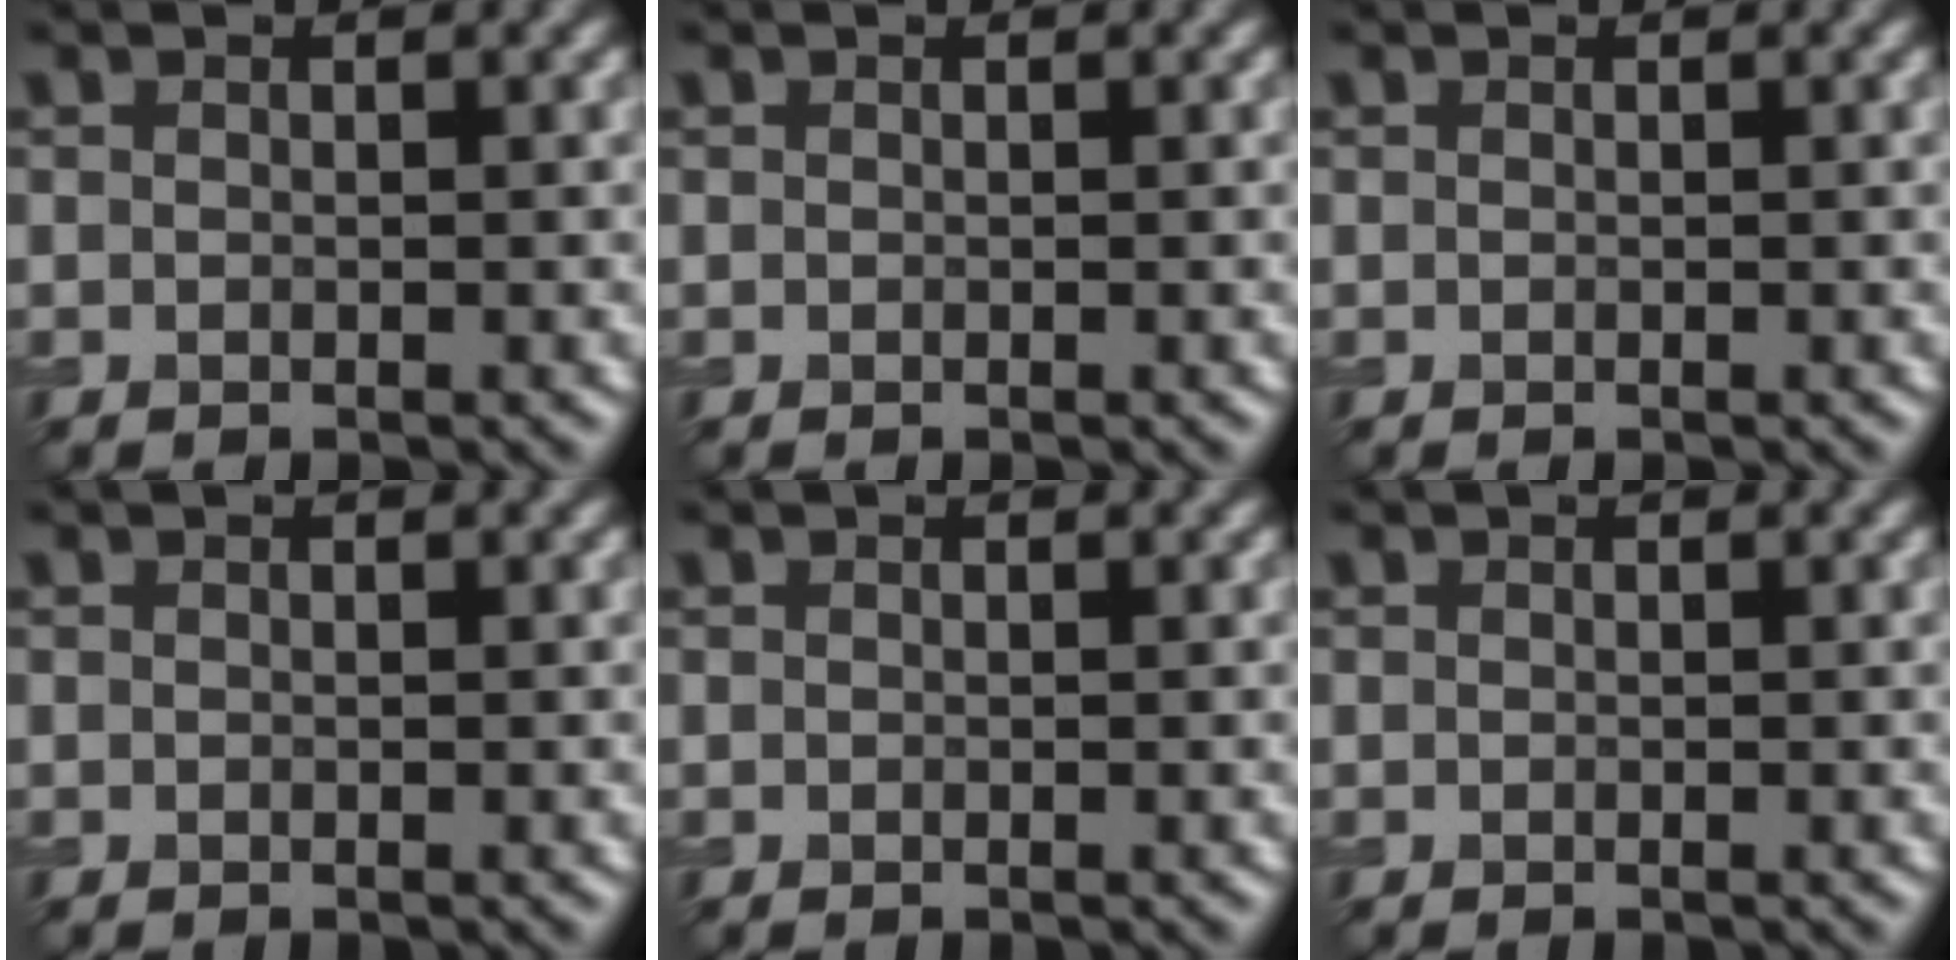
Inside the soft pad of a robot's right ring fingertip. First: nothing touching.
{"total": 0.0}
{"total": 0.0}
{"total": 0.0}
{"total": 0.0}
{"total": 0.0}